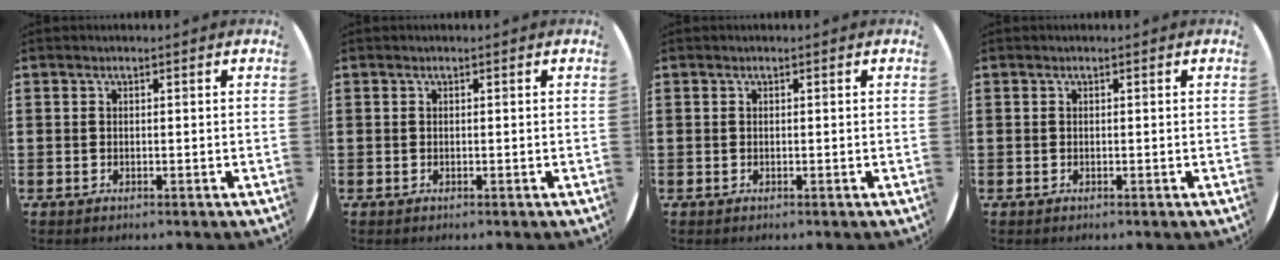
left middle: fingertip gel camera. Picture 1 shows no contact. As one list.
[{"total": 0.0}, {"total": 0.0}, {"total": 0.0}]